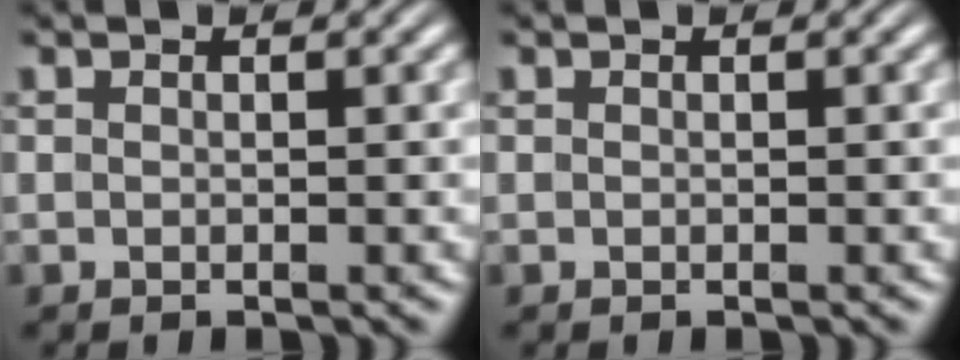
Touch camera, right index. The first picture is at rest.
{"total": 0.0}